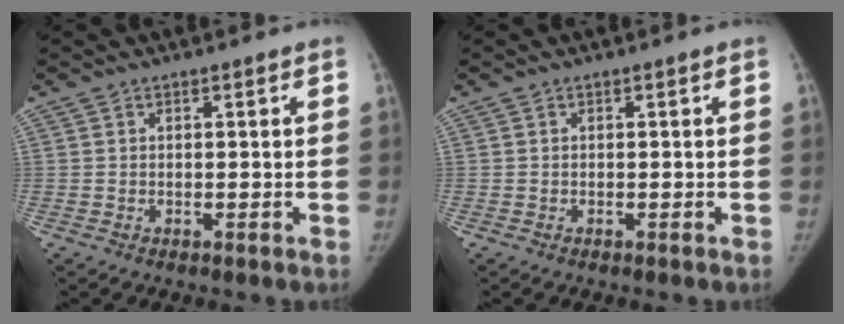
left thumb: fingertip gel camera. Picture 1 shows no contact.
{"total": 0.0}